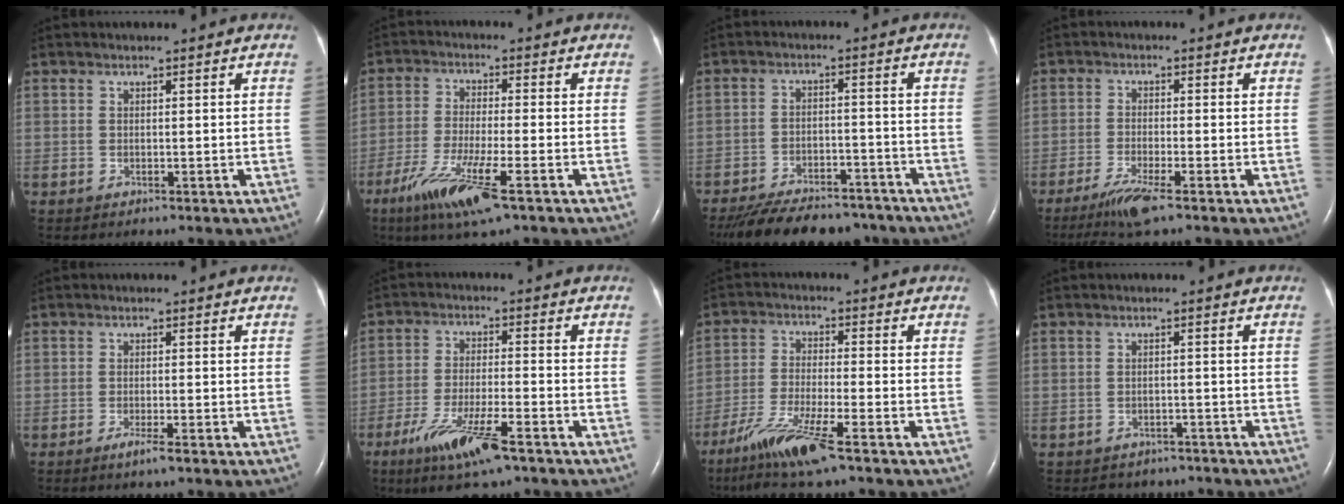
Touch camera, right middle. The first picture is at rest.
{"total": 10.0, "force": [-5.6, 0.6, 8.2], "torque": [-0.170, -0.028, -0.101]}
{"total": 17.2, "force": [-14.5, 6.3, 6.6], "torque": [-0.142, -0.010, -0.207]}
{"total": 5.6, "force": [-3.9, 0.0, 4.0], "torque": [-0.086, -0.019, -0.075]}
{"total": 2.0, "force": [-1.3, -0.1, 1.5], "torque": [-0.033, -0.004, -0.025]}
{"total": 10.8, "force": [-6.8, 1.5, 8.2], "torque": [-0.168, -0.025, -0.116]}
{"total": 10.3, "force": [-7.0, 0.1, 7.6], "torque": [-0.161, -0.035, -0.131]}
{"total": 5.7, "force": [-5.0, 2.7, 0.1], "torque": [0.000, 0.009, -0.060]}